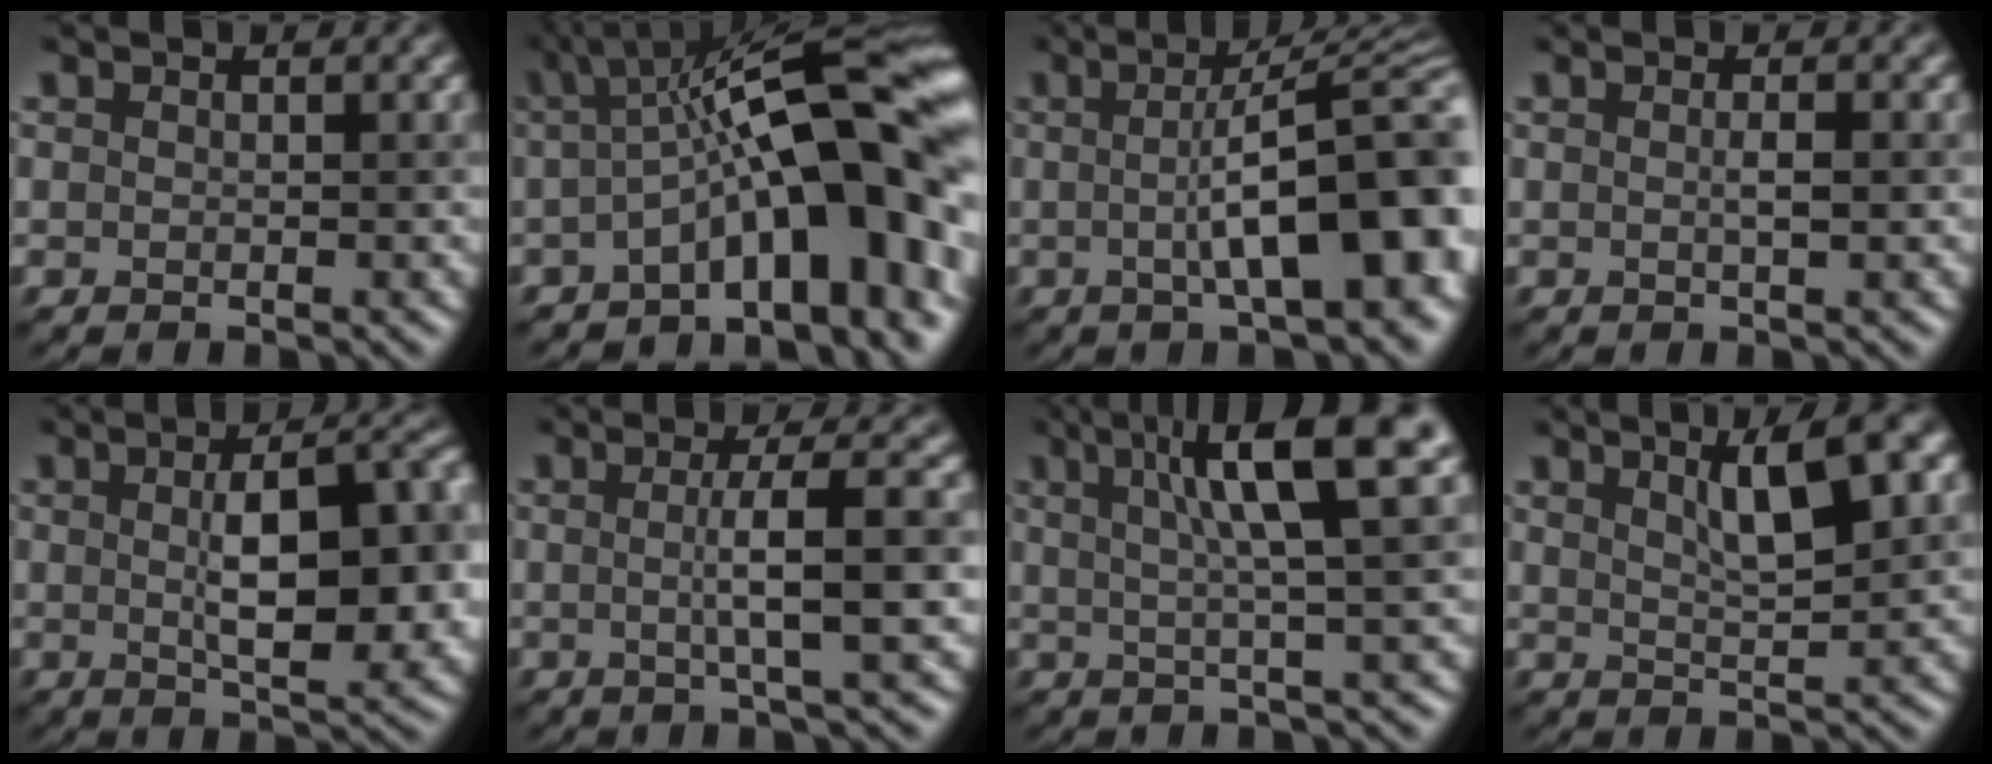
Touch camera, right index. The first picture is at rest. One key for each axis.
{"total": 14.0, "fx": -0.7, "fy": 4.4, "fz": 13.3, "tx": -0.164, "ty": 0.031, "tz": -0.018}
{"total": 12.7, "fx": -0.8, "fy": 3.9, "fz": 12.1, "tx": -0.117, "ty": 0.018, "tz": -0.010}
{"total": 1.5, "fx": -0.2, "fy": 0.3, "fz": 1.5, "tx": -0.022, "ty": 0.006, "tz": -0.006}
{"total": 10.1, "fx": 0.2, "fy": 3.7, "fz": 9.4, "tx": -0.126, "ty": 0.008, "tz": 0.006}
{"total": 5.3, "fx": -0.2, "fy": 0.8, "fz": 5.2, "tx": -0.076, "ty": 0.006, "tz": -0.004}
{"total": 8.5, "fx": 2.8, "fy": 1.3, "fz": 7.9, "tx": -0.098, "ty": 0.021, "tz": 0.039}
{"total": 5.7, "fx": 2.3, "fy": 1.2, "fz": 5.1, "tx": -0.067, "ty": 0.008, "tz": 0.038}